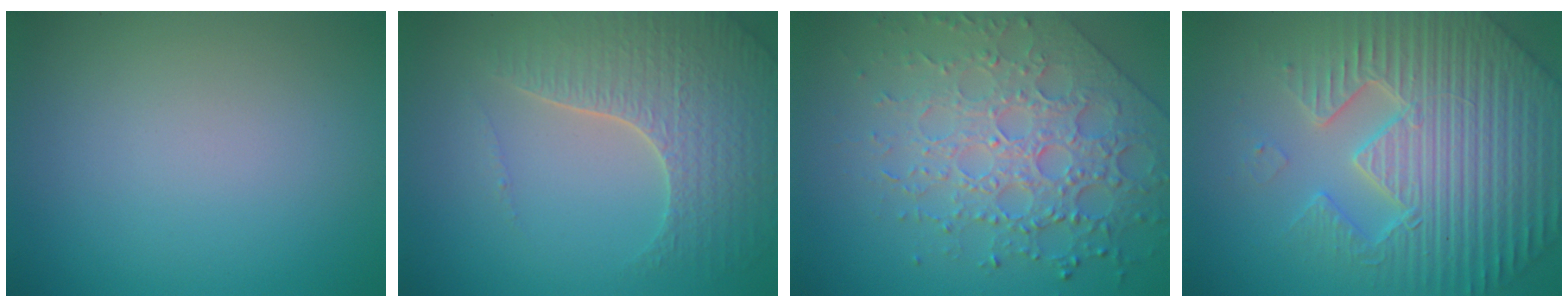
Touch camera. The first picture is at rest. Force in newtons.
{"total": 4.9, "press": 4.5, "slide": 2.1}
{"total": 7.1, "press": 5.4, "slide": 4.5}
{"total": 7.7, "press": 7.4, "slide": 1.9}